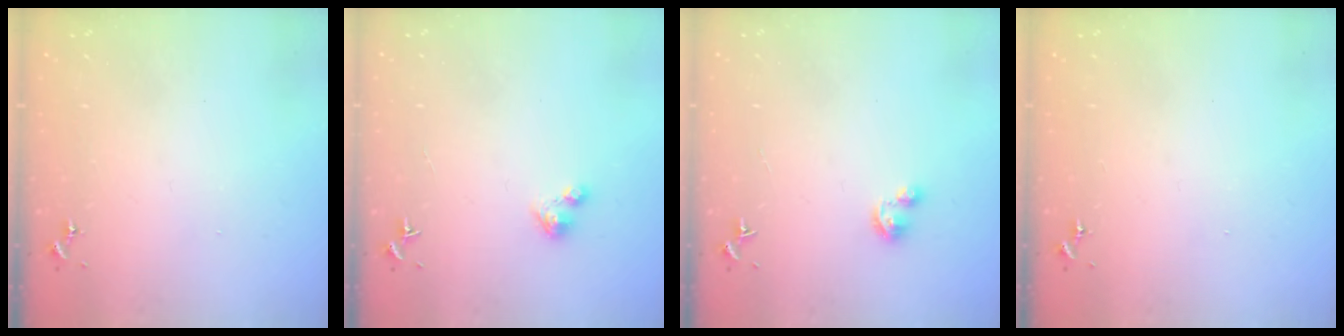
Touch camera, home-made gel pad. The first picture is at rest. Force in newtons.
{"total": 2.4, "press": 2.4, "slide": 0.2}
{"total": 3.0, "press": 2.9, "slide": 0.3}
{"total": 0.0}